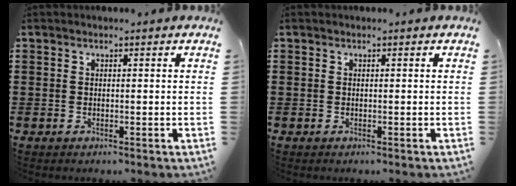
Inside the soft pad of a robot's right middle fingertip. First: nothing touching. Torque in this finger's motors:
{"motor_torque": [0.04, -0.04, 0.00, 0.00]}